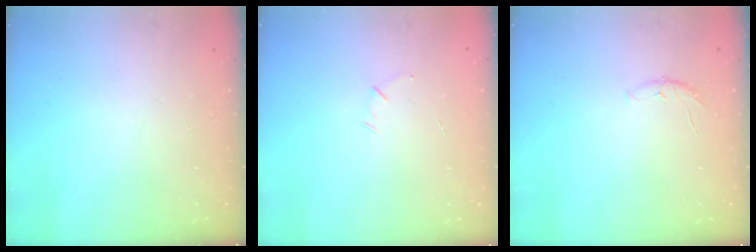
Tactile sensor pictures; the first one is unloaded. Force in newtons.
{"total": 3.5, "press": 3.4, "slide": 0.9}
{"total": 4.2, "press": 4.2, "slide": 0.6}